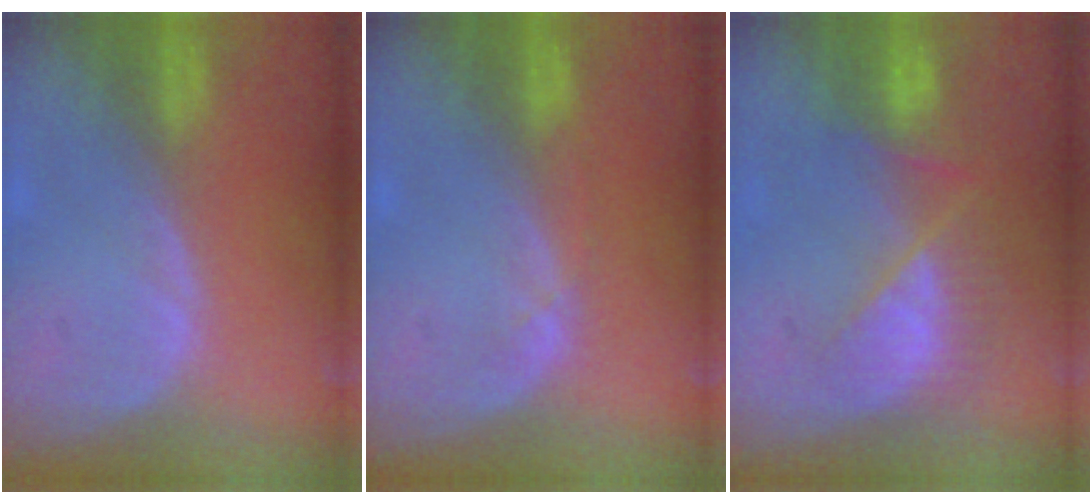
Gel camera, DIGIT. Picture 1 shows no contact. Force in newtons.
{"total": 1.1, "press": 1.1, "slide": 0.2}
{"total": 7.8, "press": 7.1, "slide": 3.1}